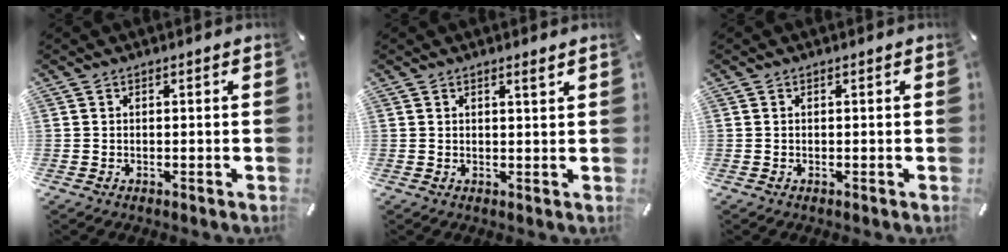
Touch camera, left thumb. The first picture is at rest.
{"total": 1.5, "force": [1.1, 0.1, 1.0], "torque": [-0.021, -0.003, 0.020]}
{"total": 0.0}